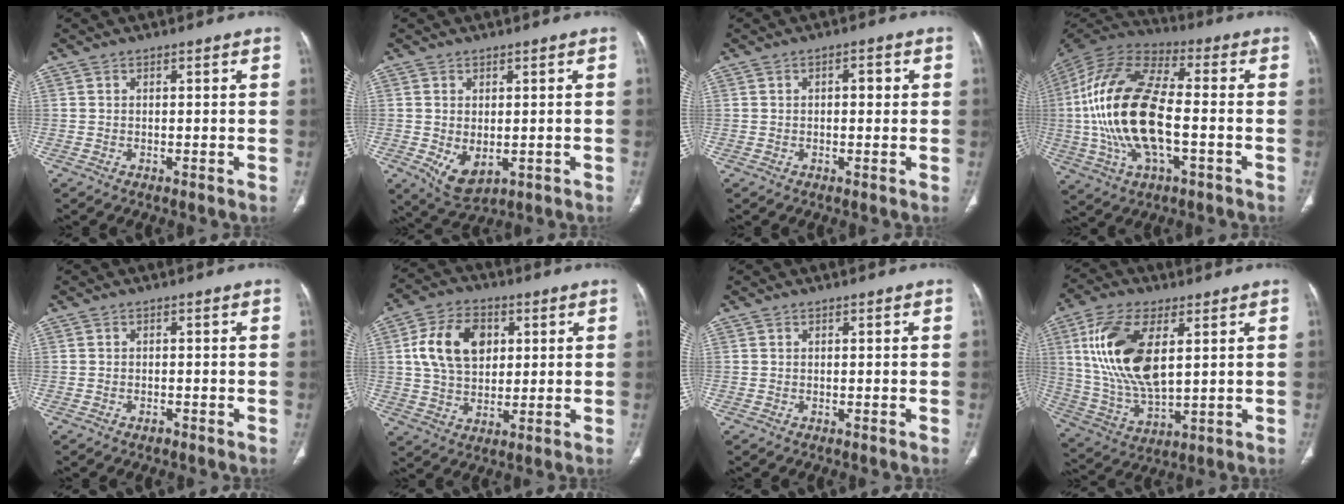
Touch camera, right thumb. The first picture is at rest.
{"total": 6.1, "force": [-1.1, 3.8, 4.6], "torque": [-0.072, -0.011, 0.001]}
{"total": 2.4, "force": [0.4, 1.2, 2.0], "torque": [-0.026, 0.005, 0.003]}
{"total": 23.1, "force": [-2.3, 10.7, 20.3], "torque": [-0.429, 0.020, -0.042]}
{"total": 0.9, "force": [-0.7, 0.5, 0.4], "torque": [-0.008, 0.003, -0.011]}
{"total": 12.8, "force": [3.1, 8.9, 8.7], "torque": [-0.135, 0.002, 0.055]}
{"total": 0.0}
{"total": 17.8, "force": [4.6, 8.5, 14.9], "torque": [-0.299, -0.016, 0.094]}